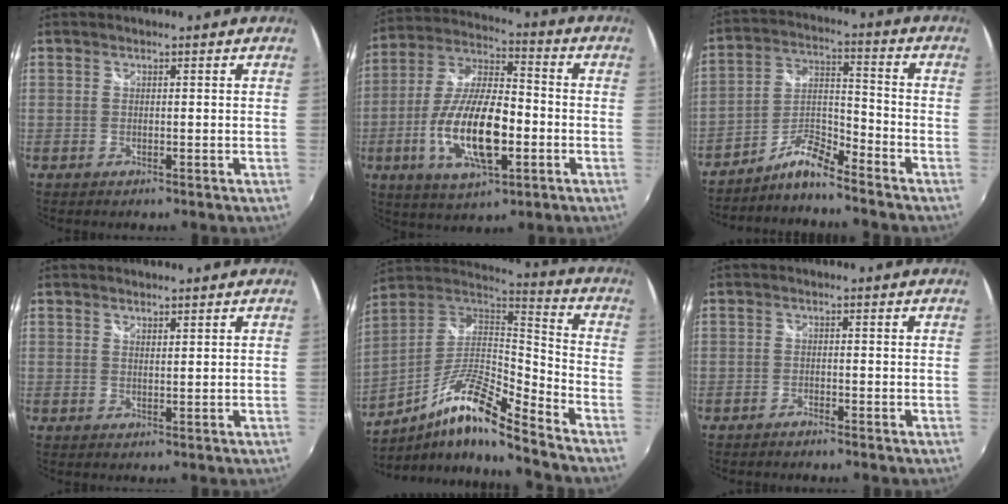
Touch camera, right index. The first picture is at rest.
{"total": 17.4, "force": [-4.7, 6.4, 15.5], "torque": [-0.315, -0.008, -0.087]}
{"total": 6.8, "force": [-6.3, 0.2, 2.6], "torque": [-0.059, 0.027, -0.131]}
{"total": 1.2, "force": [1.2, 0.2, 0.3], "torque": [-0.005, -0.003, 0.018]}
{"total": 16.1, "force": [-10.0, 2.0, 12.5], "torque": [-0.235, -0.012, -0.198]}
{"total": 1.2, "force": [-1.2, 0.2, 0.2], "torque": [-0.013, -0.003, -0.024]}